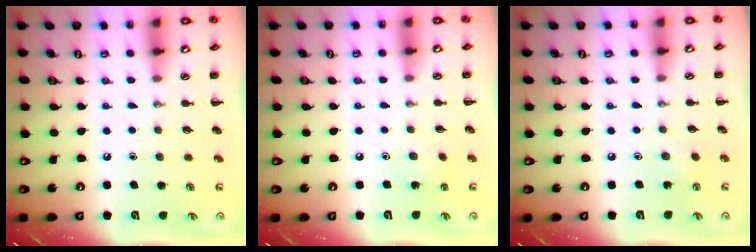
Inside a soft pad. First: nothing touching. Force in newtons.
{"total": 3.3, "press": 3.1, "slide": 1.0}
{"total": 1.9, "press": 1.8, "slide": 0.6}